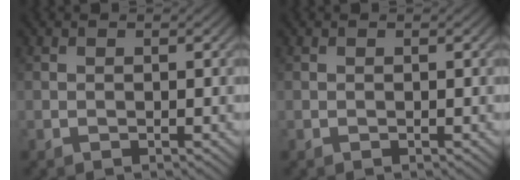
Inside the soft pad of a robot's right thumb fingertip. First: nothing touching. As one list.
[{"total": 0.0}]